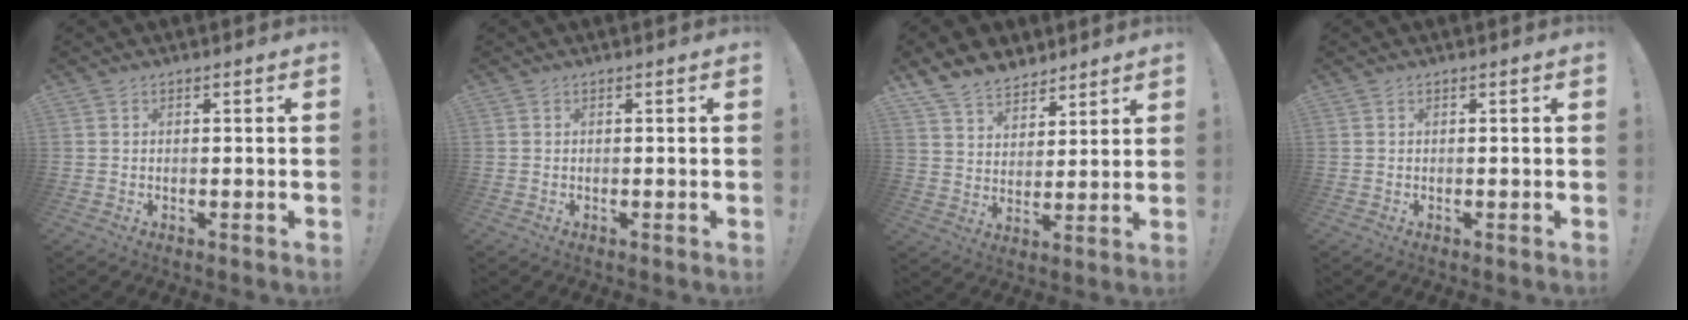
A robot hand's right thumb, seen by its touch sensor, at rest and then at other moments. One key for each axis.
{"total": 0.0}
{"total": 9.7, "fx": 7.9, "fy": 5.4, "fz": 2.0, "tx": -0.046, "ty": -0.056, "tz": 0.157}
{"total": 0.0}